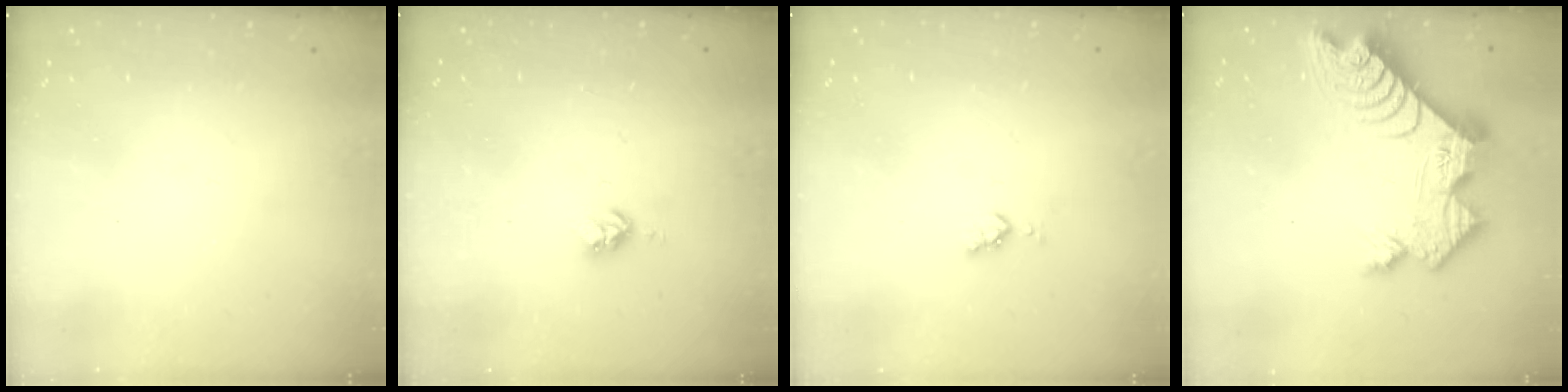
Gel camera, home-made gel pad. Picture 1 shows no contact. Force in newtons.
{"total": 3.7, "press": 3.7, "slide": 0.5}
{"total": 3.6, "press": 3.5, "slide": 0.4}
{"total": 13.4, "press": 13.4, "slide": 1.2}